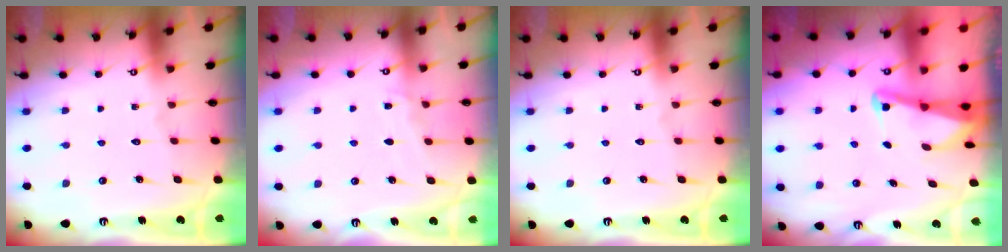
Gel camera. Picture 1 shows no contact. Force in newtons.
{"total": 4.3, "press": 4.2, "slide": 0.5}
{"total": 0.0}
{"total": 2.2, "press": 2.2, "slide": 0.3}